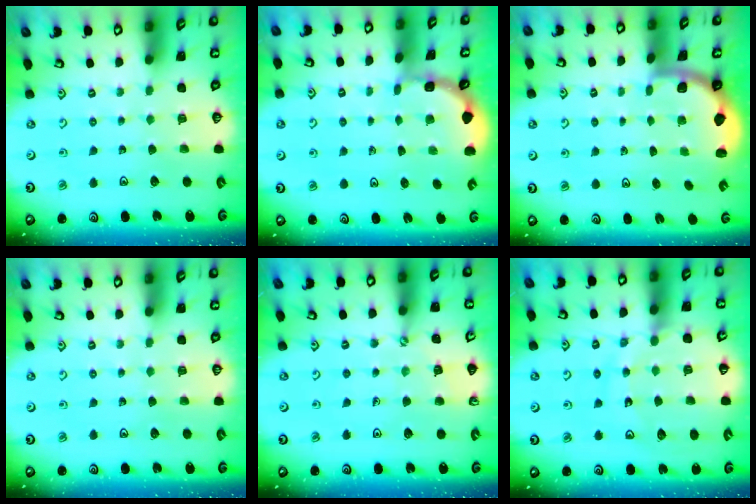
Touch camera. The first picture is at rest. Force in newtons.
{"total": 1.5, "press": 1.5, "slide": 0.1}
{"total": 1.8, "press": 1.7, "slide": 0.3}
{"total": 0.0}
{"total": 3.3, "press": 3.2, "slide": 0.4}
{"total": 12.4, "press": 12.4, "slide": 1.4}